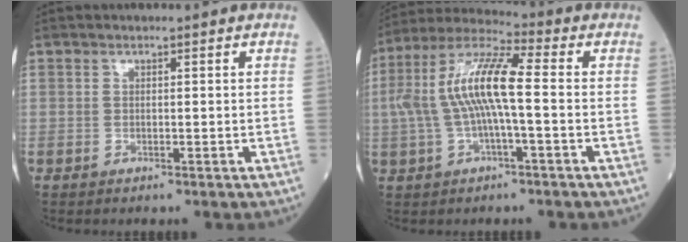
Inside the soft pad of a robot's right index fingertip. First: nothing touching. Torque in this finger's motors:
{"motor_torque": [1.82, 0.32, 0.68, 0.21]}